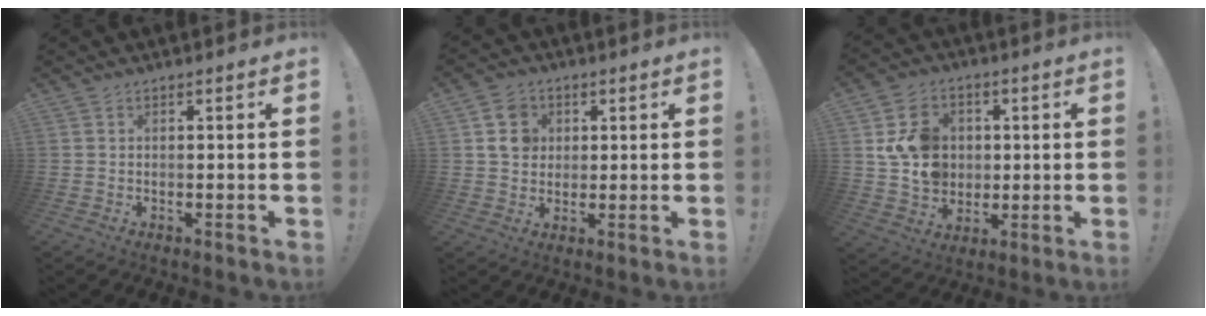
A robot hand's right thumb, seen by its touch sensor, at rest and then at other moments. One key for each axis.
{"total": 8.9, "fx": 3.0, "fy": 7.6, "fz": 3.4, "tx": -0.050, "ty": -0.002, "tz": 0.061}
{"total": 12.9, "fx": 2.3, "fy": 11.3, "fz": 5.9, "tx": -0.093, "ty": -0.004, "tz": 0.052}